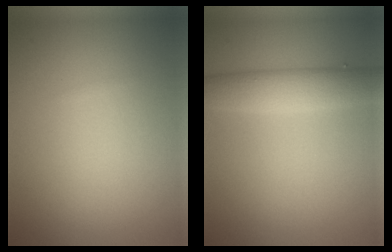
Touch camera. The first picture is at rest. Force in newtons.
{"total": 4.3, "press": 4.3, "slide": 0.3}